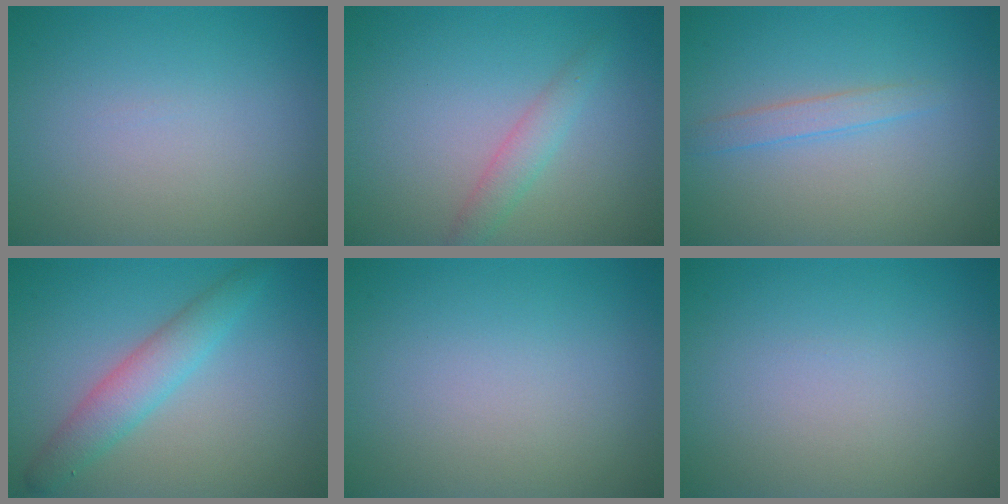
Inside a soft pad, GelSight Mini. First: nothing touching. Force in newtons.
{"total": 1.9, "press": 1.9, "slide": 0.0}
{"total": 1.5, "press": 1.5, "slide": 0.1}
{"total": 2.6, "press": 2.6, "slide": 0.0}
{"total": 0.0}
{"total": 0.0}